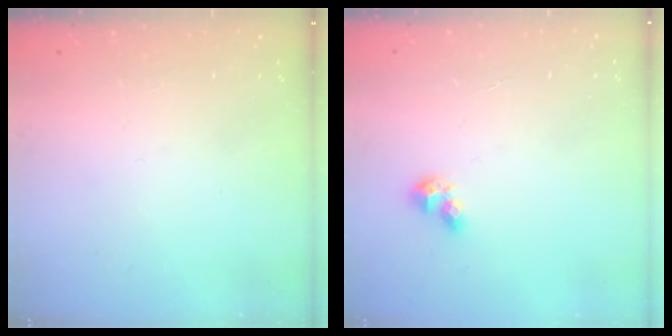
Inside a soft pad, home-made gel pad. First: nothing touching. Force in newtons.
{"total": 5.6, "press": 5.6, "slide": 0.4}